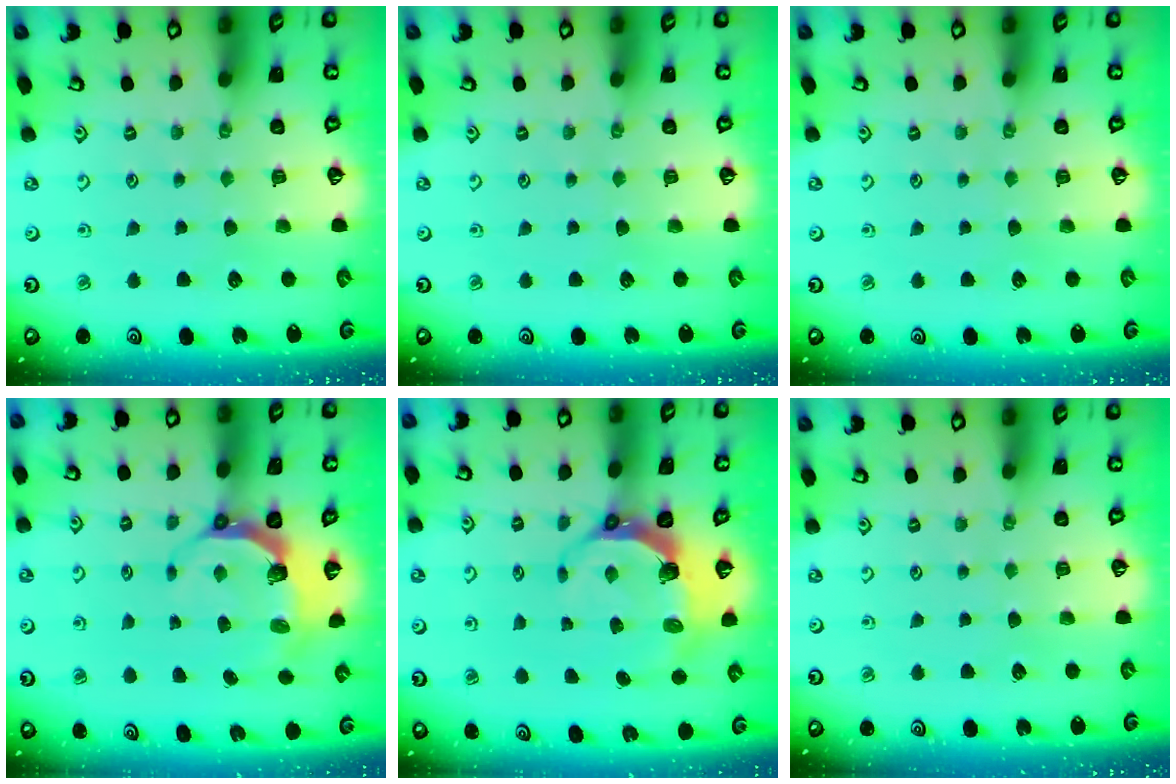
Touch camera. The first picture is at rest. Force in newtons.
{"total": 0.0}
{"total": 0.0}
{"total": 7.0, "press": 5.9, "slide": 3.8}
{"total": 8.0, "press": 6.6, "slide": 4.5}
{"total": 0.0}